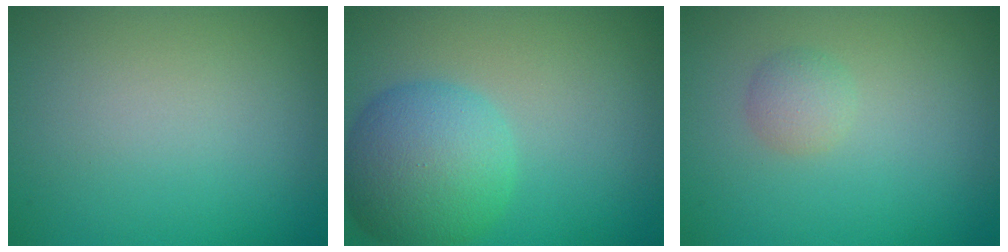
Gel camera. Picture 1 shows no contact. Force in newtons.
{"total": 6.8, "press": 6.8, "slide": 0.2}
{"total": 1.4, "press": 1.4, "slide": 0.0}